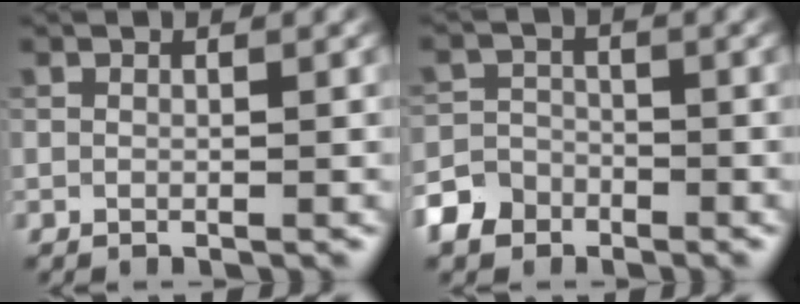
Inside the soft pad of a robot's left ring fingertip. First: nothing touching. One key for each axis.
{"total": 3.6, "fx": -2.5, "fy": 2.5, "fz": 0.7, "tx": -0.009, "ty": -0.003, "tz": -0.049}